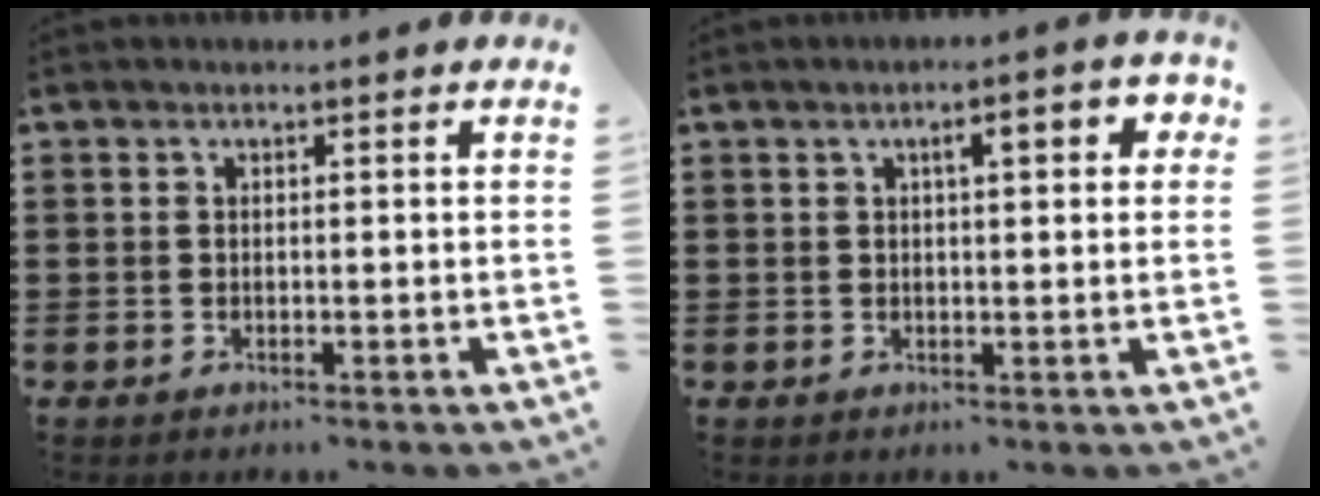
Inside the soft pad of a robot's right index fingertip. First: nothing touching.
{"total": 3.7, "force": [1.0, 1.0, 3.4], "torque": [-0.052, 0.001, 0.009]}